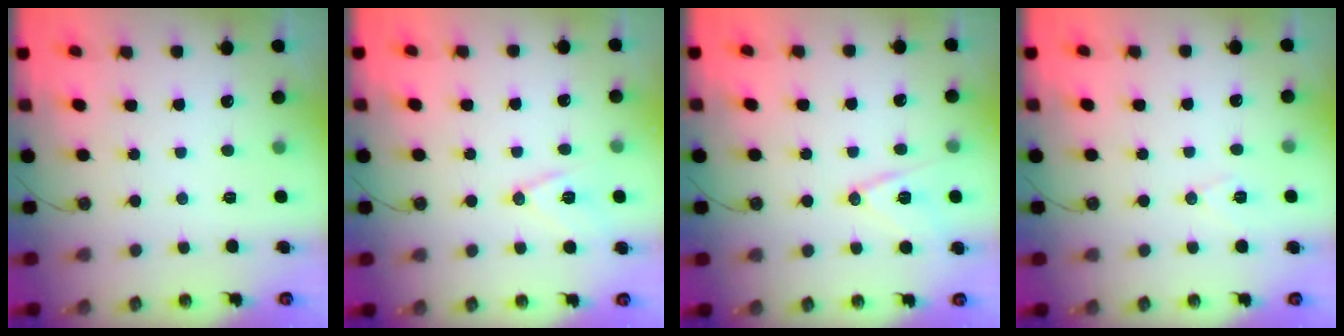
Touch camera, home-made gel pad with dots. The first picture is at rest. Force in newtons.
{"total": 10.5, "press": 10.0, "slide": 3.4}
{"total": 11.9, "press": 11.4, "slide": 3.3}
{"total": 5.6, "press": 4.2, "slide": 3.8}